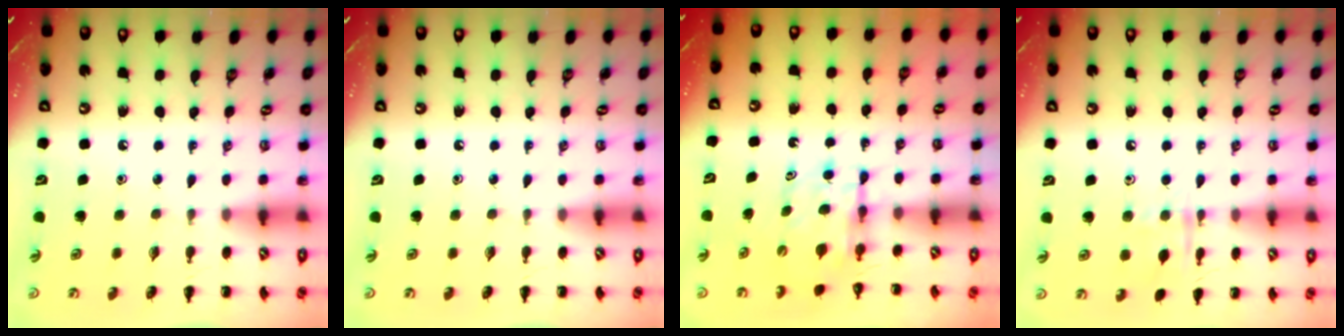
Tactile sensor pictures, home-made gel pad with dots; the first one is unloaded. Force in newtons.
{"total": 0.0}
{"total": 5.4, "press": 5.4, "slide": 0.0}
{"total": 7.5, "press": 7.4, "slide": 0.7}